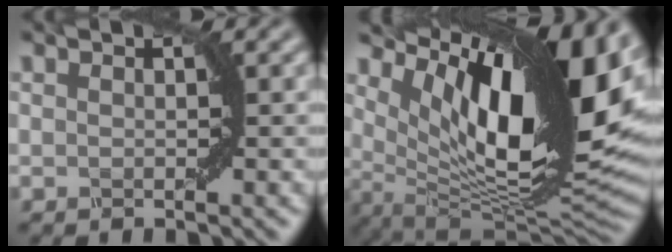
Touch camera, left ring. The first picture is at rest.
{"total": 17.2, "force": [6.2, 6.4, 14.7], "torque": [-0.237, 0.007, 0.116]}